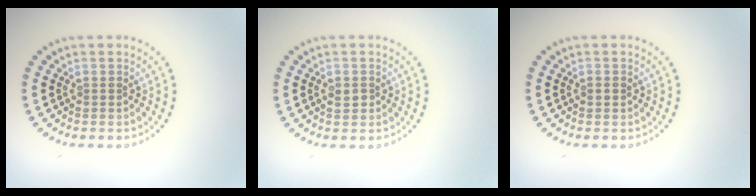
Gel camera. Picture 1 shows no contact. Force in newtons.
{"total": 1.1, "press": 1.1, "slide": 0.2}
{"total": 0.9, "press": 0.9, "slide": 0.1}